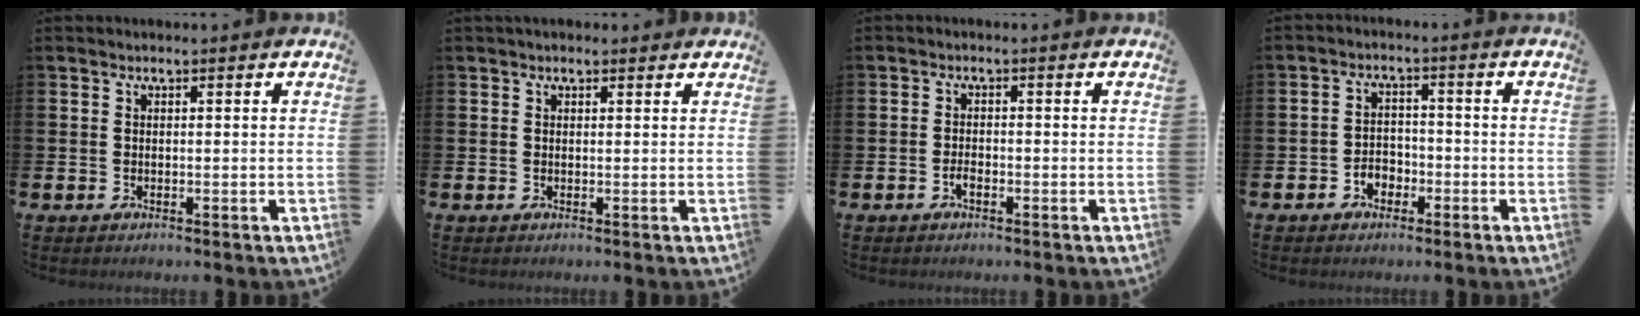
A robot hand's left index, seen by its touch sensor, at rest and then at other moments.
{"total": 0.9, "force": [0.8, 0.5, 0.3], "torque": [0.006, 0.002, 0.011]}
{"total": 1.4, "force": [-0.7, 0.6, 0.9], "torque": [-0.024, 0.002, -0.013]}
{"total": 2.7, "force": [-1.8, 1.9, 0.7], "torque": [-0.016, 0.007, -0.041]}